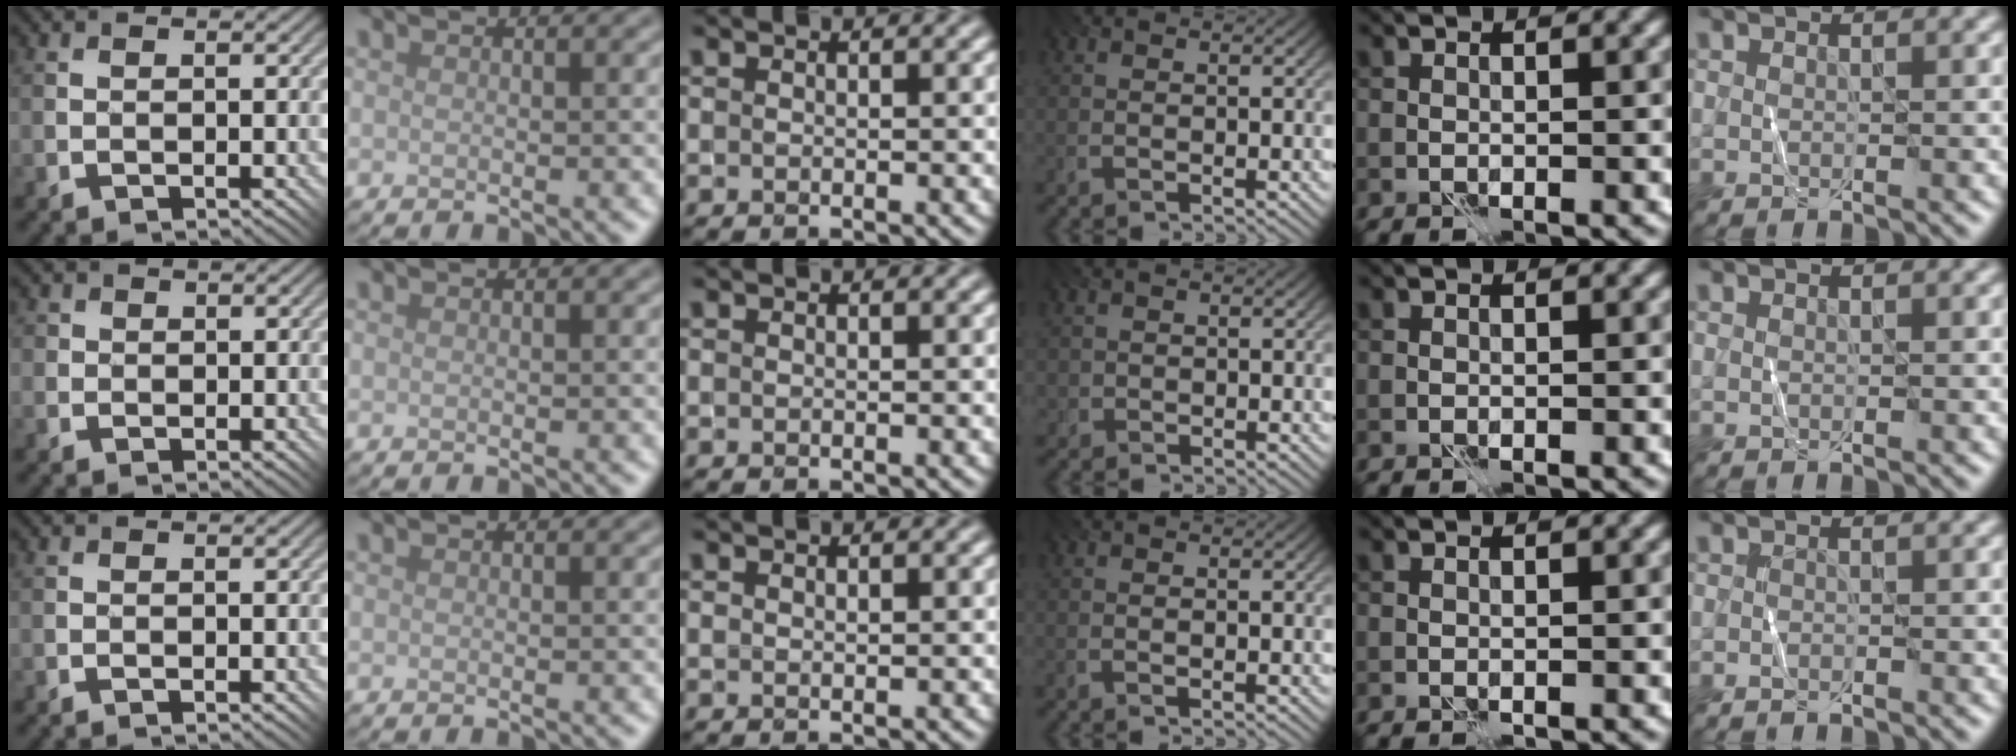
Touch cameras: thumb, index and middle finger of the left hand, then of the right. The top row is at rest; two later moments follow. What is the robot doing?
{"motion": "fold", "object": "shorts"}